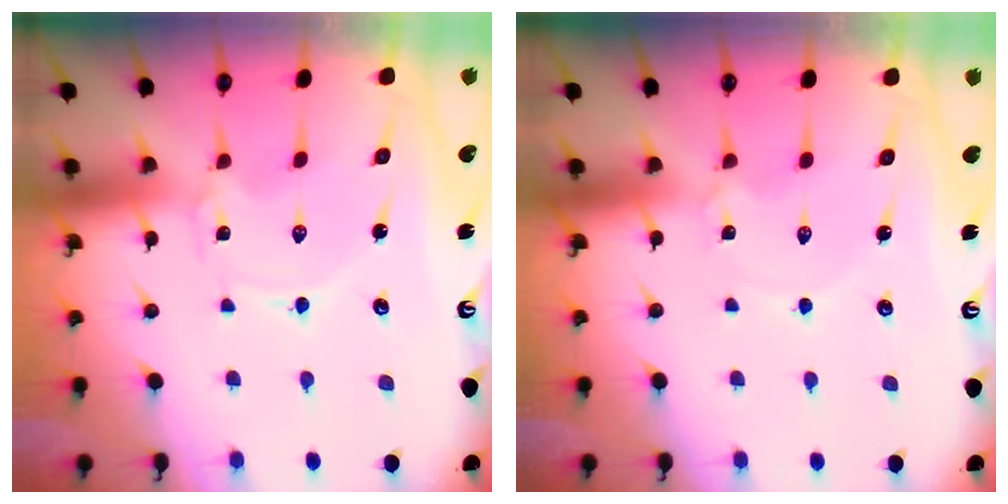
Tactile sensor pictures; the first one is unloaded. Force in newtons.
{"total": 2.2, "press": 2.2, "slide": 0.2}